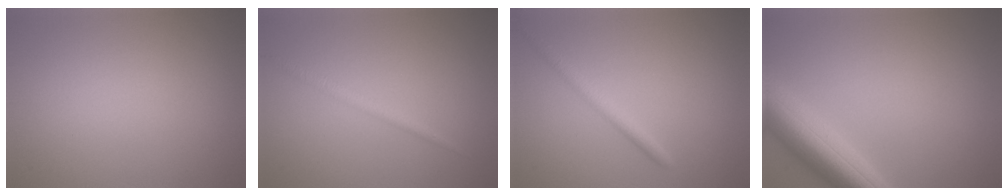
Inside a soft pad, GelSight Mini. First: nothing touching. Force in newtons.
{"total": 1.3, "press": 1.3, "slide": 0.1}
{"total": 1.9, "press": 1.9, "slide": 0.1}
{"total": 6.9, "press": 6.9, "slide": 0.3}